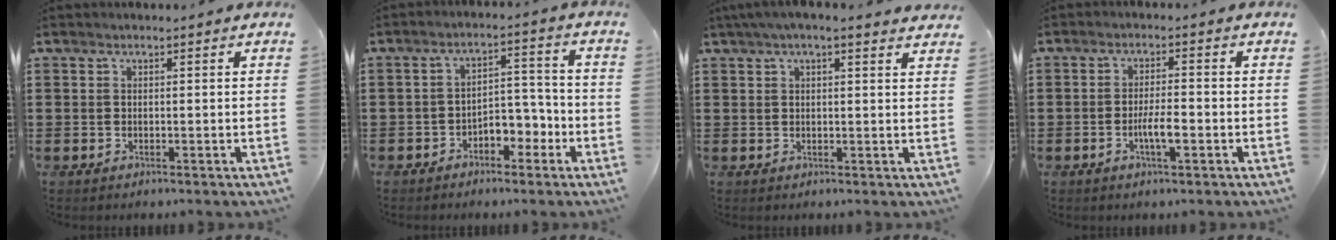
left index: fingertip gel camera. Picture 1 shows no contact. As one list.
[{"total": 4.7, "force": [-3.1, 2.6, 2.3], "torque": [-0.042, 0.014, -0.062]}, {"total": 3.0, "force": [2.3, 0.3, 1.9], "torque": [-0.043, 0.005, 0.042]}, {"total": 4.2, "force": [-1.2, 1.0, 3.8], "torque": [-0.073, 0.002, -0.024]}]